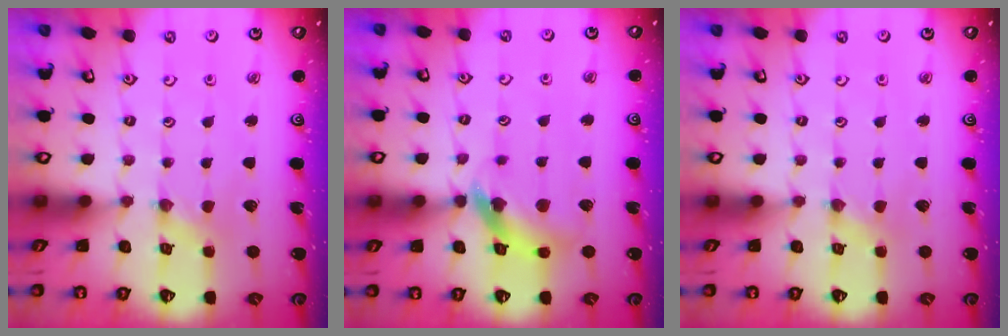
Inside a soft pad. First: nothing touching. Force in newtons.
{"total": 13.1, "press": 13.0, "slide": 1.7}
{"total": 0.7, "press": 0.7, "slide": 0.2}